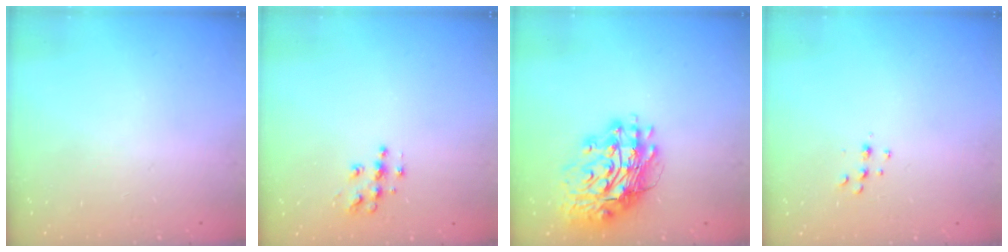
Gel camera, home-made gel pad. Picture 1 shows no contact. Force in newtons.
{"total": 7.5, "press": 7.5, "slide": 0.3}
{"total": 16.0, "press": 15.9, "slide": 2.1}
{"total": 5.1, "press": 5.0, "slide": 0.8}